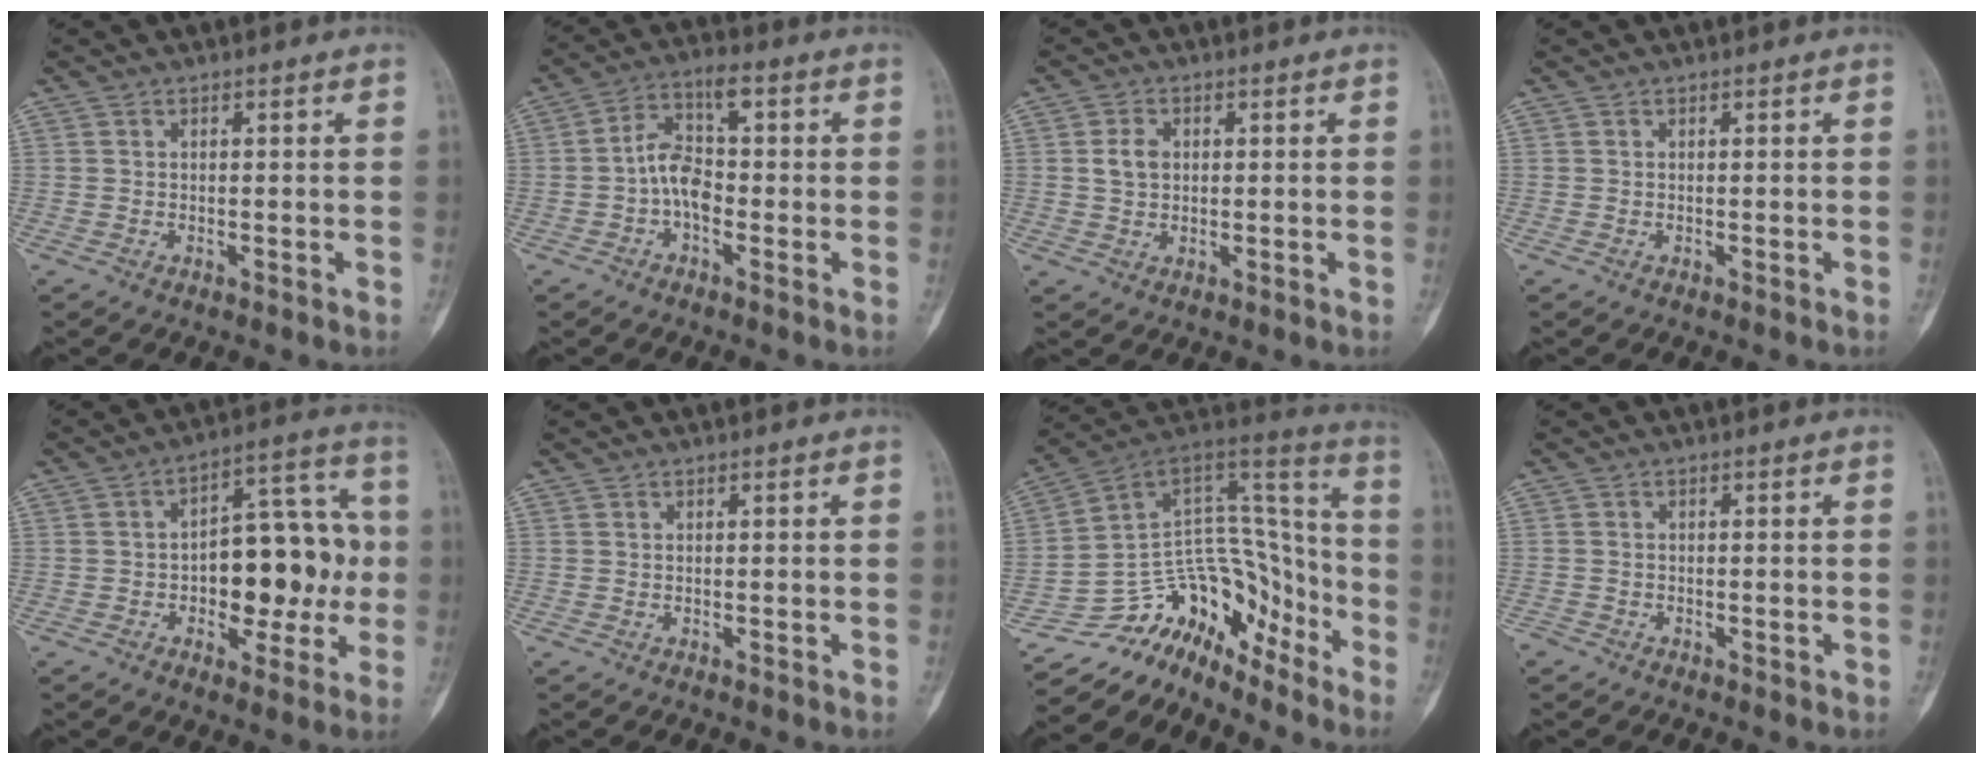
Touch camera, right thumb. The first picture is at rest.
{"total": 7.7, "force": [-1.1, 4.5, 6.2], "torque": [-0.106, 0.027, -0.032]}
{"total": 3.6, "force": [0.6, 2.8, 2.2], "torque": [-0.036, 0.003, 0.011]}
{"total": 0.0}
{"total": 16.4, "force": [-1.8, 9.2, 13.5], "torque": [-0.140, 0.043, -0.024]}
{"total": 0.0}
{"total": 17.9, "force": [-14.0, 10.3, 4.3], "torque": [-0.010, 0.155, -0.237]}
{"total": 1.4, "force": [-1.0, 0.9, 0.0], "torque": [0.003, 0.004, -0.023]}